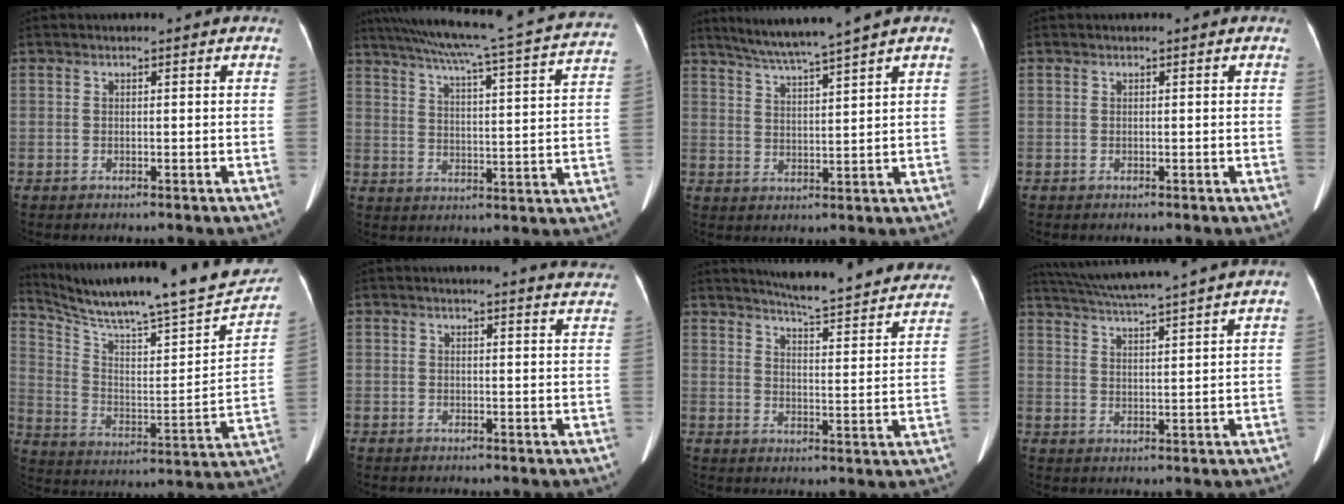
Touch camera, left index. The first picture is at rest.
{"total": 26.9, "force": [23.5, 0.8, 13.0], "torque": [-0.209, -0.031, 0.295]}
{"total": 8.1, "force": [6.8, -1.8, 3.9], "torque": [-0.068, 0.004, 0.120]}
{"total": 0.0}
{"total": 26.5, "force": [23.5, 2.2, 12.2], "torque": [-0.198, -0.051, 0.332]}
{"total": 9.5, "force": [9.3, 0.3, 1.8], "torque": [-0.003, -0.038, 0.076]}
{"total": 24.1, "force": [22.0, 2.4, 9.4], "torque": [-0.128, -0.063, 0.262]}
{"total": 17.2, "force": [15.3, -1.4, 7.8], "torque": [-0.145, 0.005, 0.219]}